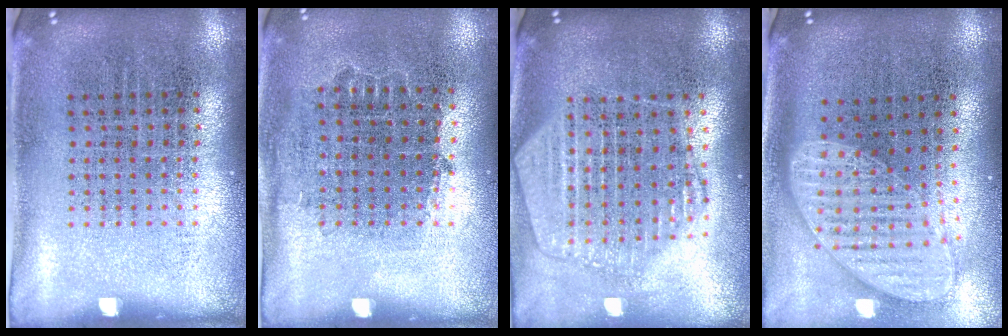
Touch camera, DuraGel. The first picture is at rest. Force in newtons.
{"total": 0.8, "press": 0.7, "slide": 0.3}
{"total": 2.0, "press": 1.8, "slide": 0.8}
{"total": 1.9, "press": 1.5, "slide": 1.2}